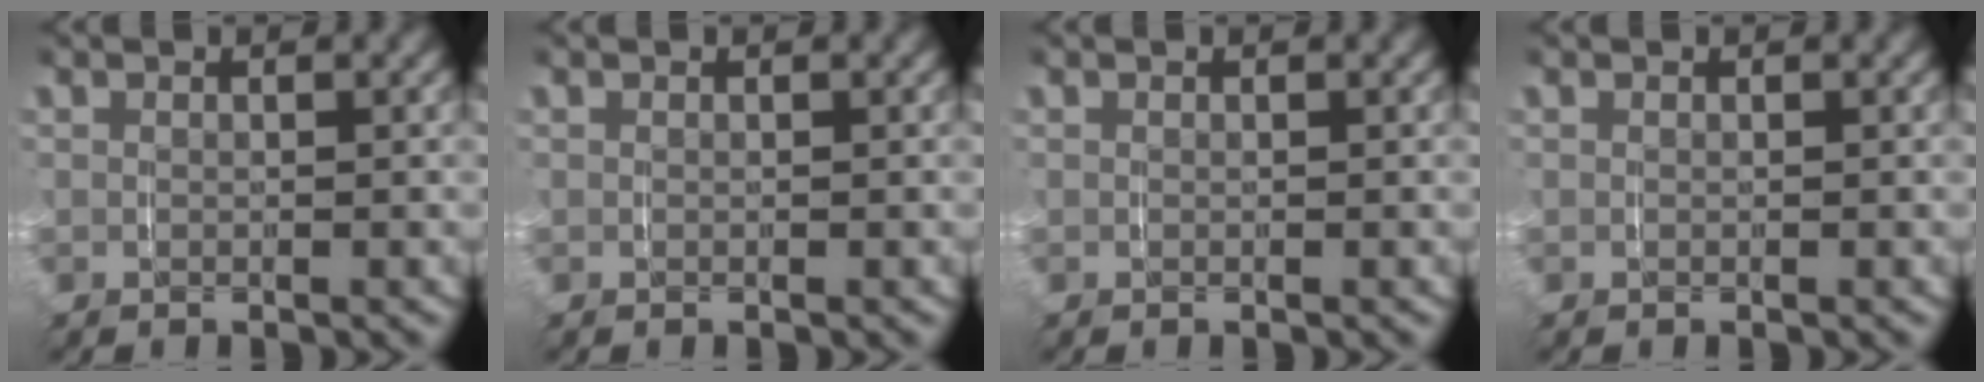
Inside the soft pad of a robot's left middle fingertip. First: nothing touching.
{"total": 0.0}
{"total": 0.0}
{"total": 0.0}